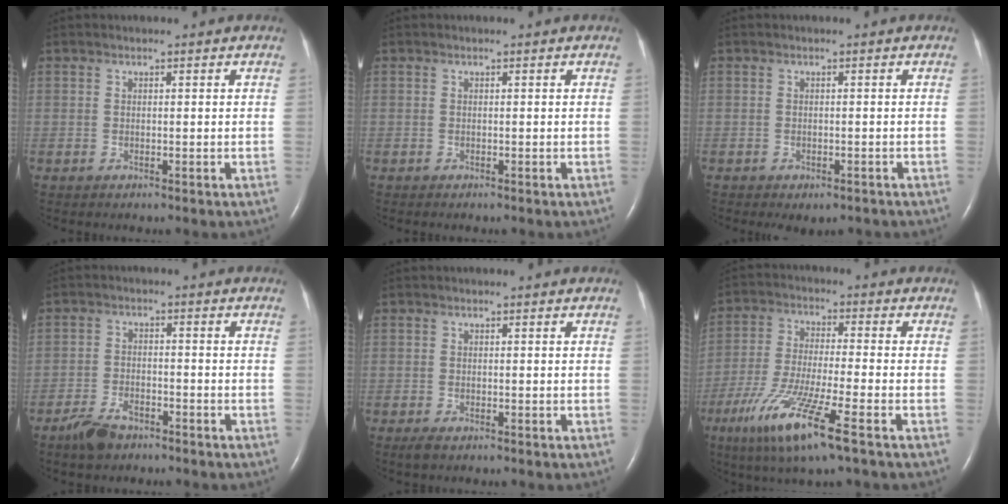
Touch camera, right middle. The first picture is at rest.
{"total": 0.0}
{"total": 3.1, "force": [-2.4, 1.5, 1.2], "torque": [-0.011, -0.002, -0.026]}
{"total": 4.6, "force": [-3.5, 1.9, 2.3], "torque": [-0.056, -0.003, -0.060]}
{"total": 1.2, "force": [-0.8, 0.4, 0.9], "torque": [-0.025, -0.005, -0.011]}
{"total": 12.2, "force": [-6.5, 0.5, 10.4], "torque": [-0.216, -0.031, -0.118]}